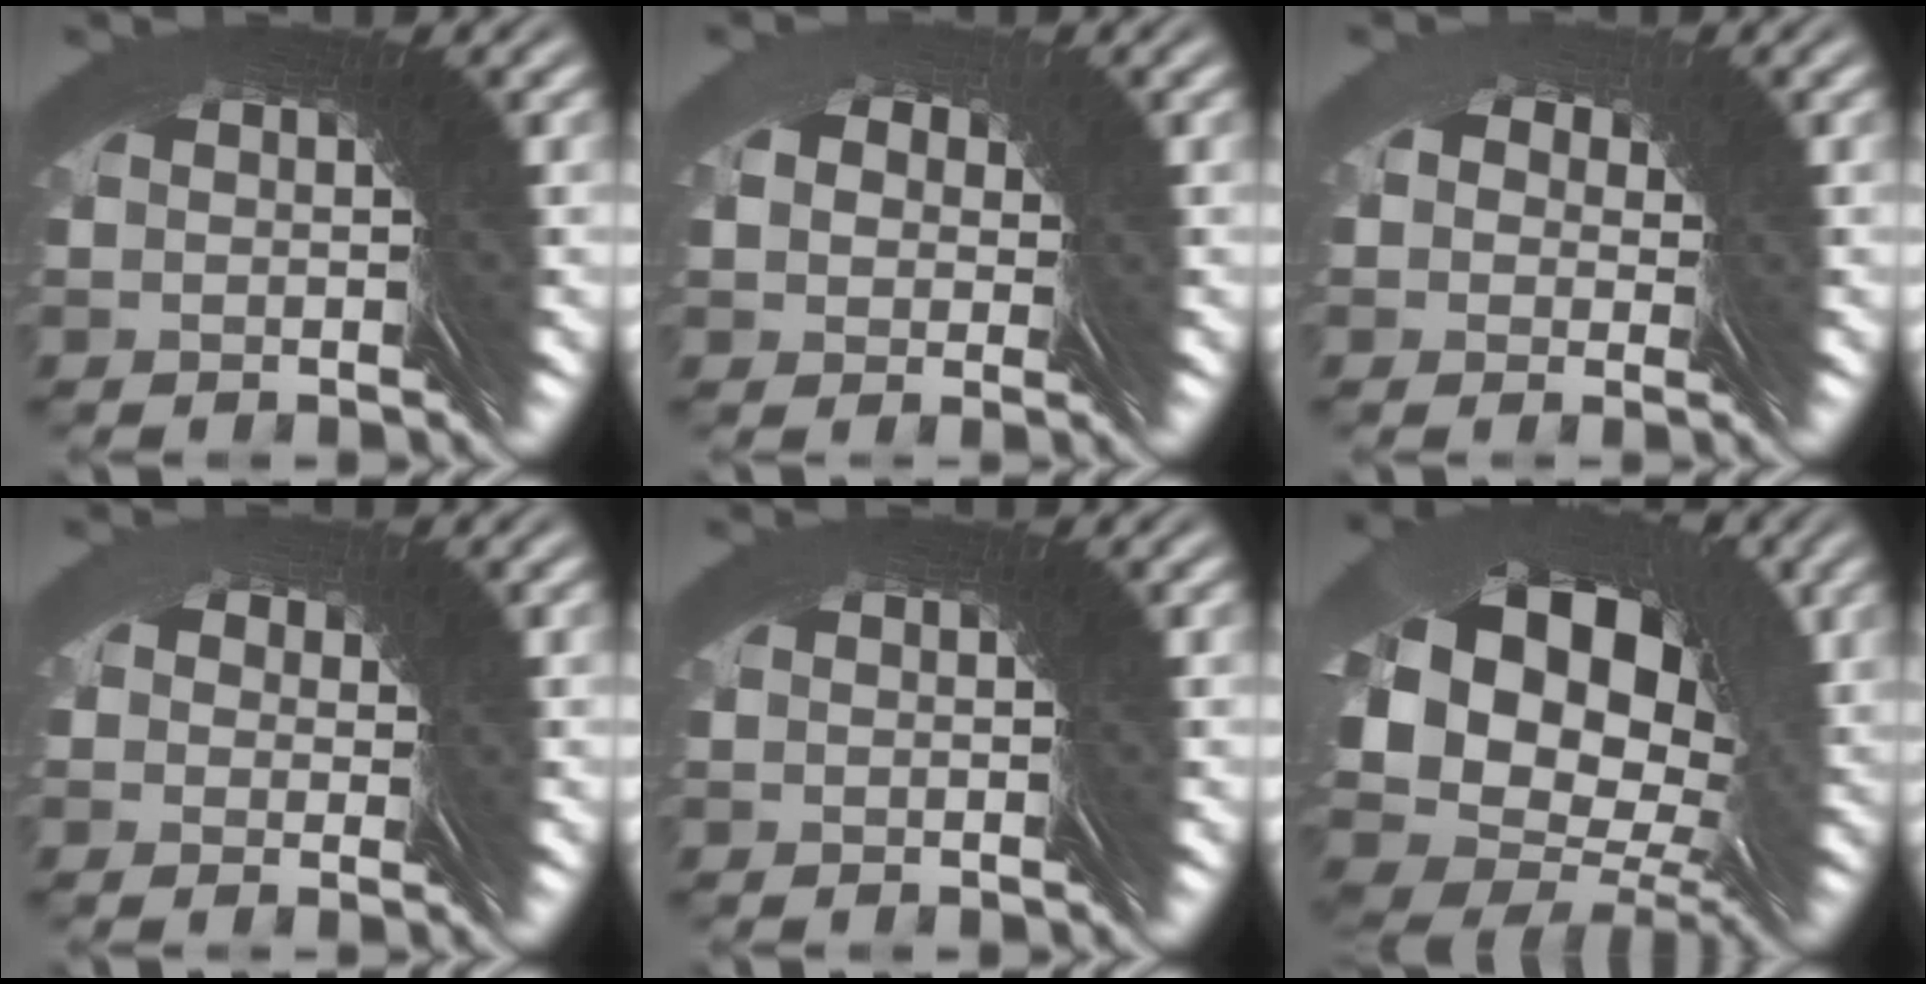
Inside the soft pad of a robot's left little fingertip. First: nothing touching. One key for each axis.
{"total": 2.3, "fx": 1.0, "fy": 2.1, "fz": -0.2, "tx": -0.010, "ty": 0.002, "tz": 0.018}
{"total": 2.9, "fx": 1.2, "fy": 2.6, "fz": 0.2, "tx": -0.013, "ty": 0.005, "tz": 0.017}
{"total": 1.9, "fx": 0.9, "fy": 1.6, "fz": -0.1, "tx": -0.012, "ty": 0.003, "tz": 0.015}
{"total": 0.0}
{"total": 8.5, "fx": 0.1, "fy": 7.4, "fz": 4.3, "tx": -0.091, "ty": -0.012, "tz": -0.002}